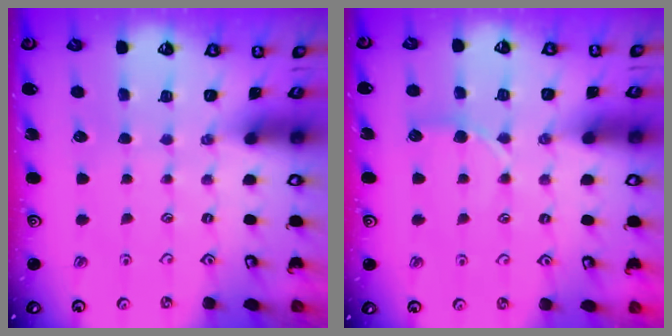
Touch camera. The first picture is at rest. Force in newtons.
{"total": 7.0, "press": 7.0, "slide": 0.5}